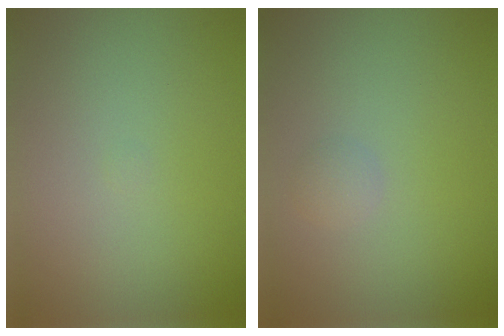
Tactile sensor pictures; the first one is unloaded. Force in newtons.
{"total": 1.0, "press": 1.0, "slide": 0.1}